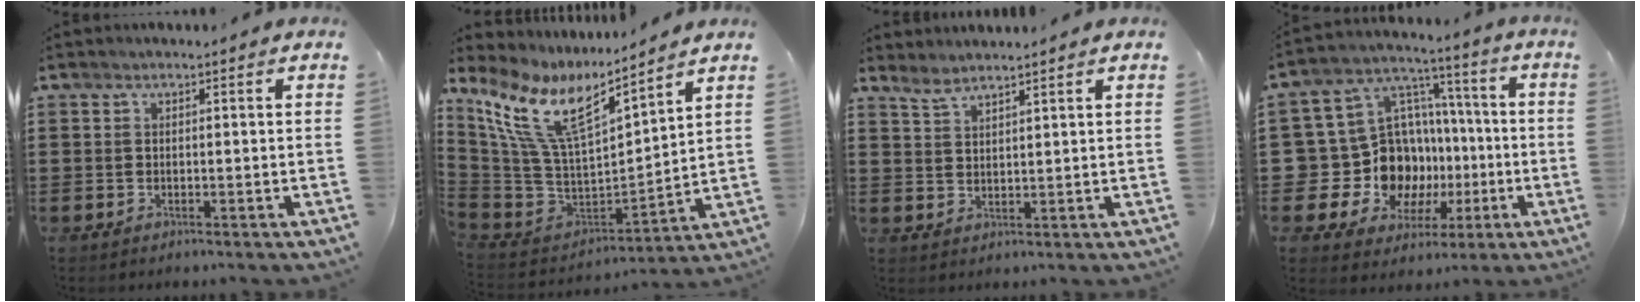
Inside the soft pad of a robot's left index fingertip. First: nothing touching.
{"total": 12.1, "force": [7.5, 3.9, 8.7], "torque": [-0.207, -0.053, 0.130]}
{"total": 2.4, "force": [2.3, 0.2, 0.4], "torque": [-0.014, -0.002, 0.046]}
{"total": 13.7, "force": [-2.3, 12.6, 4.7], "torque": [-0.130, -0.009, -0.015]}